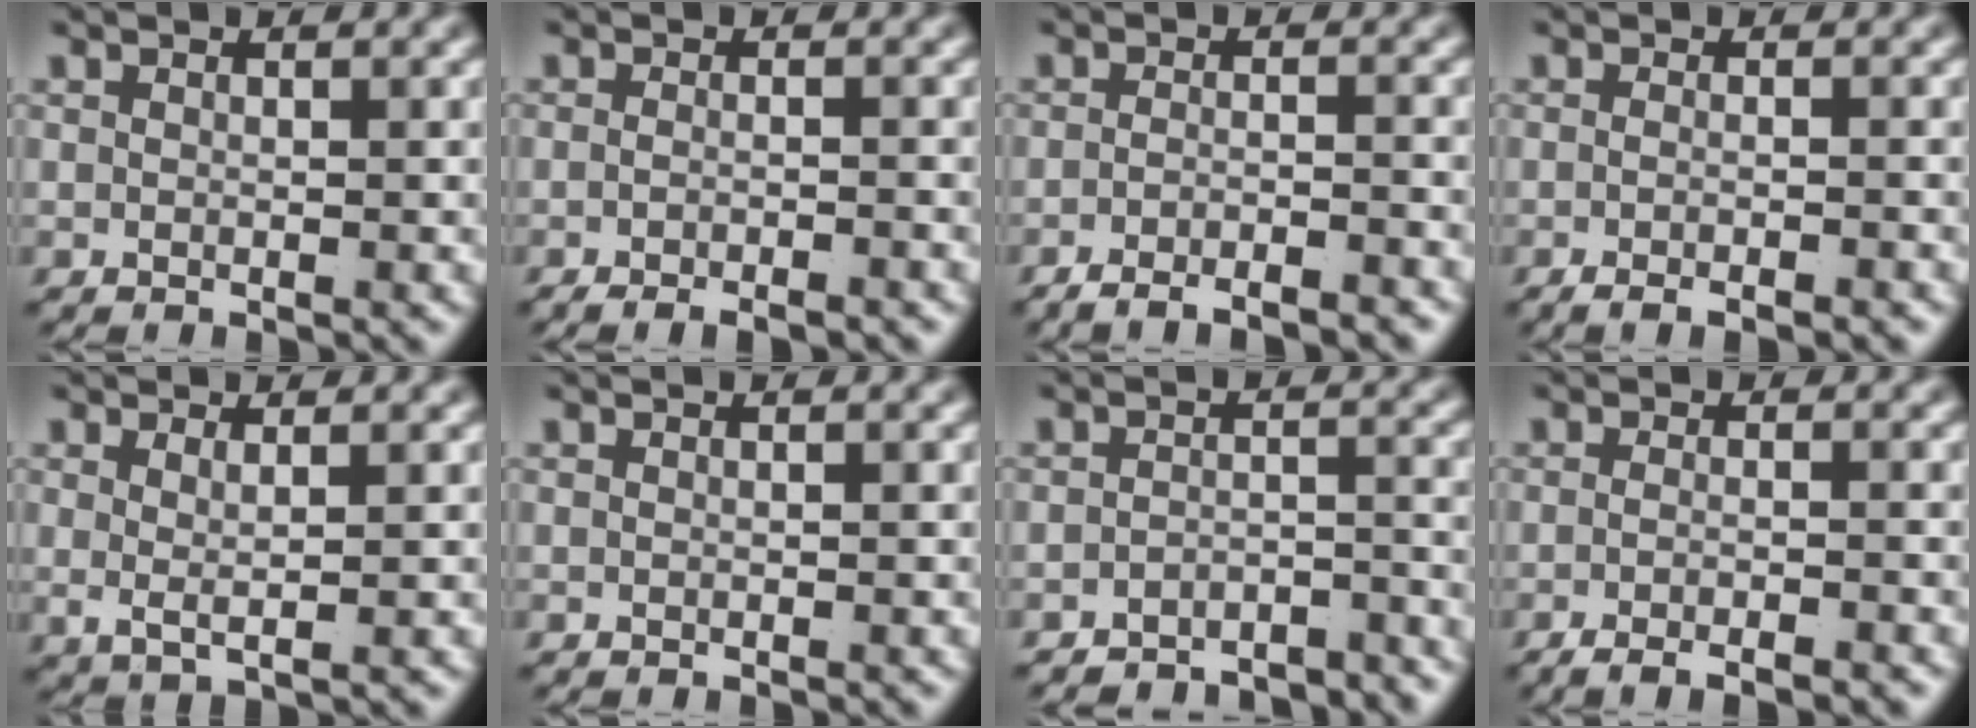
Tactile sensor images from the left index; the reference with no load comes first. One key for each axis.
{"total": 2.9, "fx": -2.6, "fy": 0.3, "fz": 1.3, "tx": -0.023, "ty": -0.008, "tz": -0.039}
{"total": 4.3, "fx": -4.0, "fy": 0.6, "fz": 1.2, "tx": -0.018, "ty": -0.009, "tz": -0.066}
{"total": 2.6, "fx": -2.2, "fy": 0.1, "fz": 1.3, "tx": -0.020, "ty": -0.005, "tz": -0.033}
{"total": 1.8, "fx": 0.6, "fy": 0.2, "fz": 1.7, "tx": -0.038, "ty": -0.015, "tz": 0.025}
{"total": 0.0}
{"total": 6.3, "fx": -6.2, "fy": 1.0, "fz": 1.0, "tx": -0.003, "ty": -0.017, "tz": -0.094}
{"total": 3.4, "fx": -3.0, "fy": 0.3, "fz": 1.5, "tx": -0.025, "ty": -0.008, "tz": -0.046}